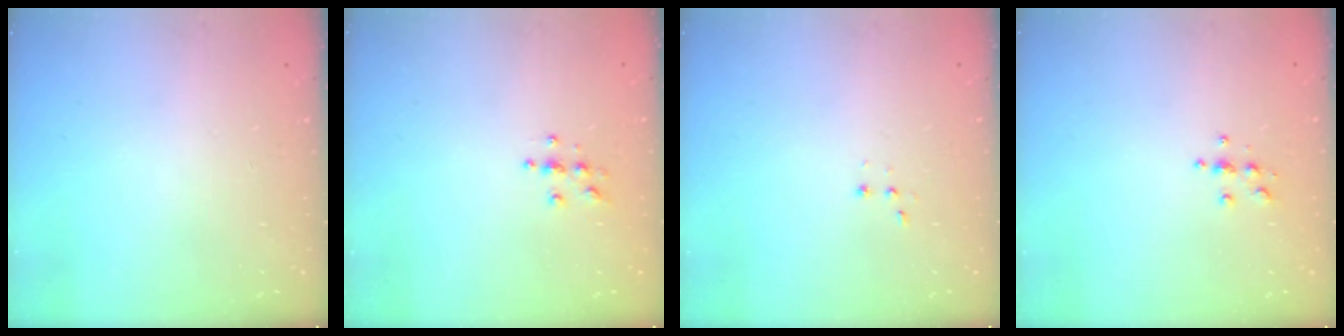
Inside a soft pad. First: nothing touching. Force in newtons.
{"total": 3.8, "press": 3.8, "slide": 0.5}
{"total": 2.8, "press": 2.7, "slide": 0.7}
{"total": 3.9, "press": 3.9, "slide": 0.5}